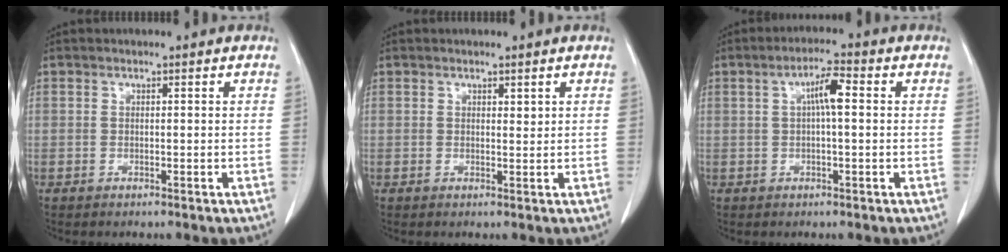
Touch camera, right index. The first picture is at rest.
{"total": 0.8, "force": [0.5, 0.3, 0.5], "torque": [-0.007, -0.004, 0.008]}
{"total": 4.4, "force": [0.7, 0.6, 4.3], "torque": [-0.078, 0.012, 0.010]}